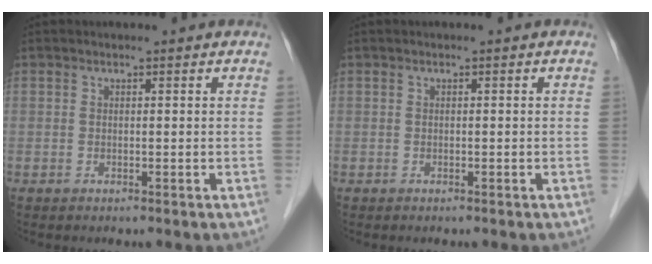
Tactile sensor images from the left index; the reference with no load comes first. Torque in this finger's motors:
{"motor_torque": [-0.01, 0.01, 0.02, 0.00]}